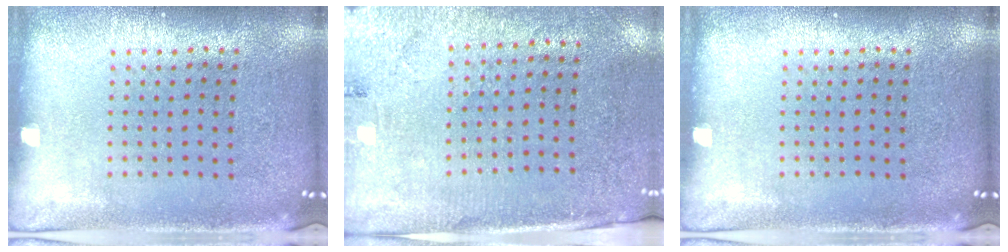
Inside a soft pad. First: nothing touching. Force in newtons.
{"total": 2.8, "press": 2.4, "slide": 1.3}
{"total": 0.0}